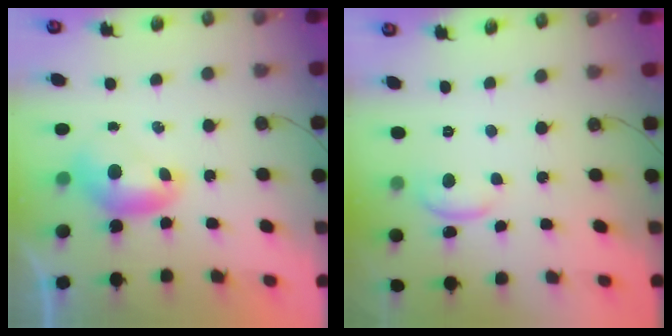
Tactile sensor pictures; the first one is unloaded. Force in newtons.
{"total": 1.7, "press": 1.7, "slide": 0.4}